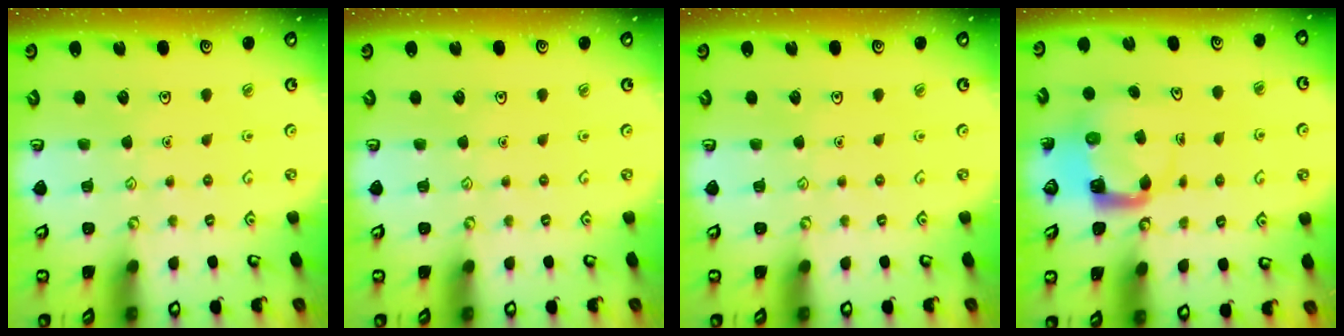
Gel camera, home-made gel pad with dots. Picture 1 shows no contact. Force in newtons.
{"total": 0.0}
{"total": 0.0}
{"total": 3.9, "press": 3.9, "slide": 0.4}